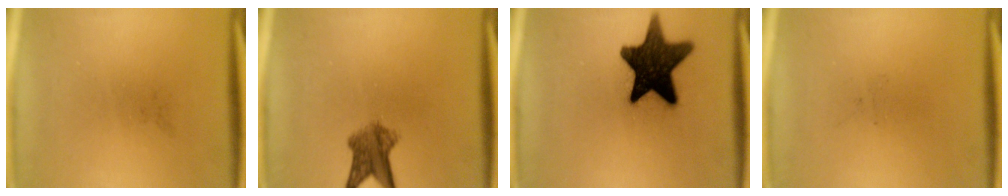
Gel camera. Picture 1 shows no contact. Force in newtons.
{"total": 5.1}
{"total": 16.1}
{"total": 0.0}